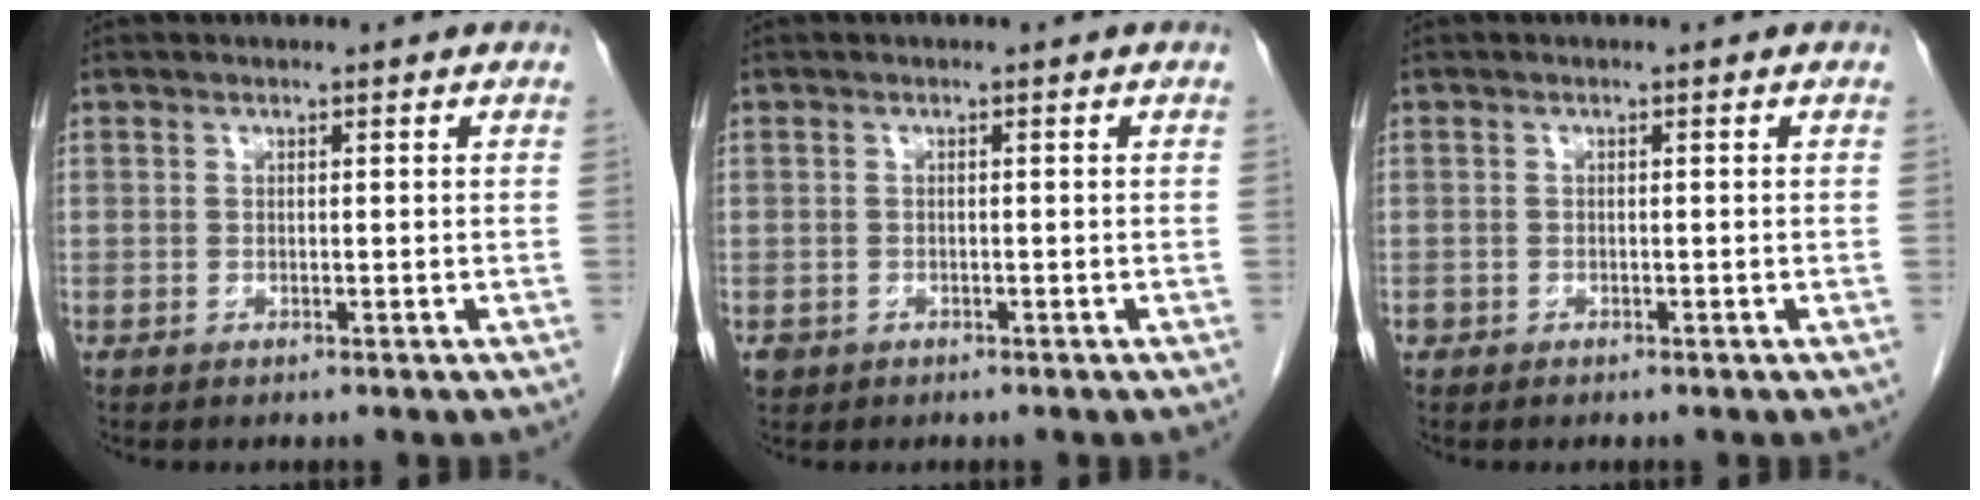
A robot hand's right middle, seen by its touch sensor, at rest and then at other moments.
{"total": 1.5, "force": [-0.7, 1.2, 0.3], "torque": [-0.008, 0.004, -0.008]}
{"total": 0.7, "force": [-0.4, 0.6, 0.1], "torque": [-0.005, 0.003, -0.007]}